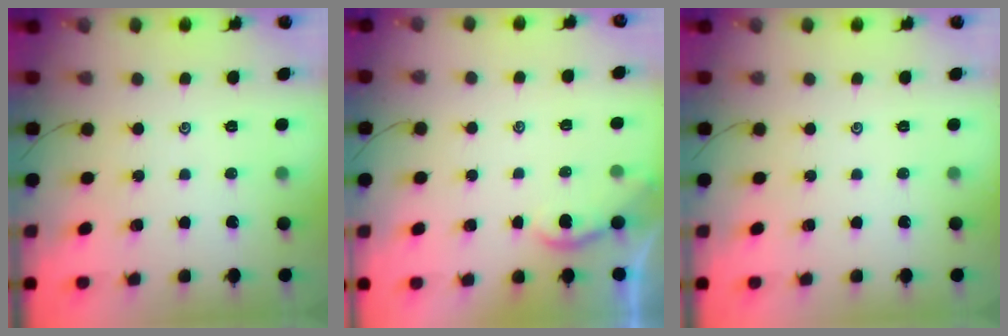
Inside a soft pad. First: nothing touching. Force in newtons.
{"total": 1.6, "press": 1.6, "slide": 0.2}
{"total": 0.0}